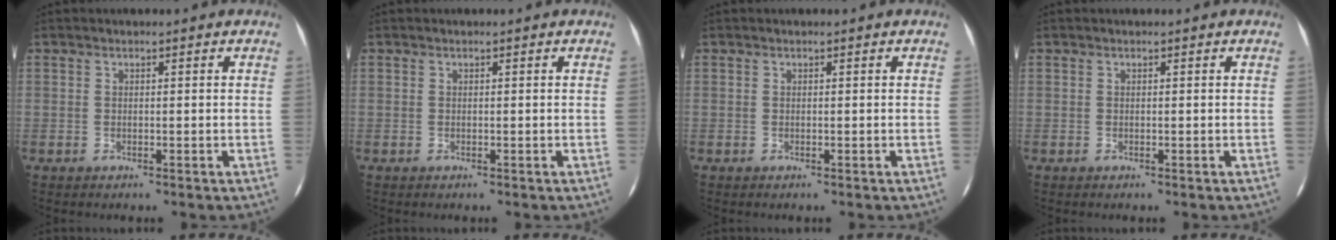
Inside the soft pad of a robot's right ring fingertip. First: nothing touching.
{"total": 0.0}
{"total": 0.0}
{"total": 0.0}